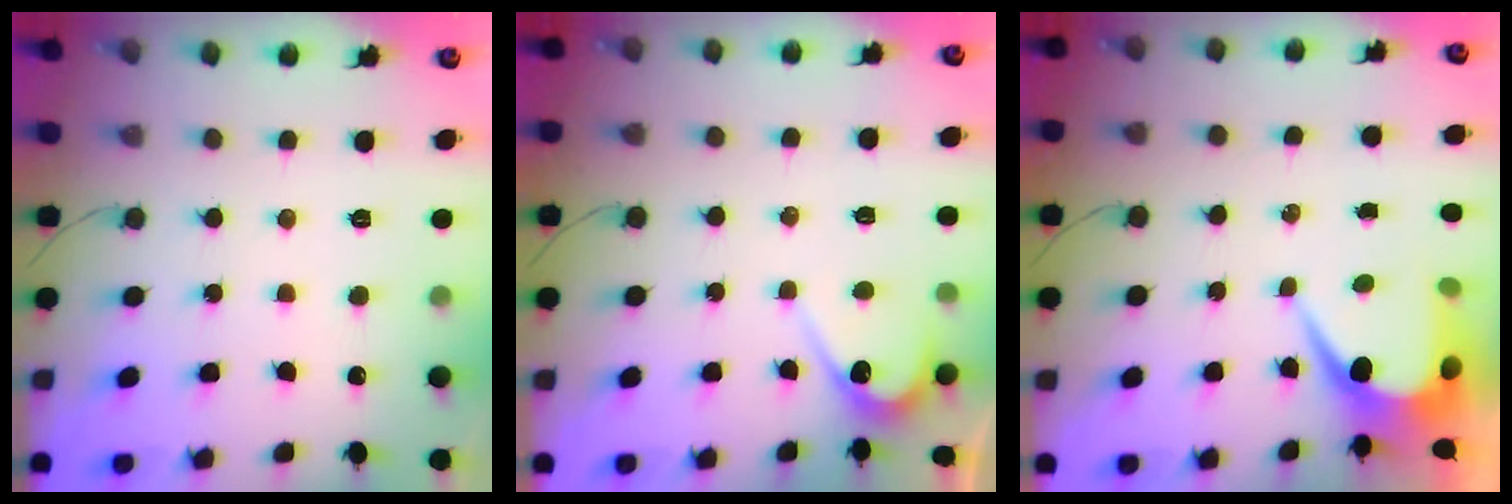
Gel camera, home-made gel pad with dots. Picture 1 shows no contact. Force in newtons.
{"total": 4.4, "press": 4.4, "slide": 0.3}
{"total": 8.5, "press": 8.4, "slide": 0.6}